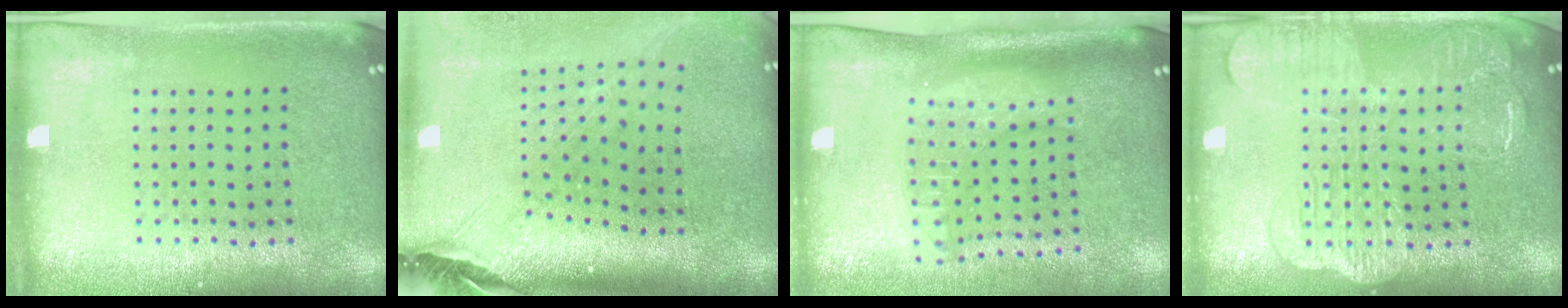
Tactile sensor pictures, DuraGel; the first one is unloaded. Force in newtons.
{"total": 2.9, "press": 2.1, "slide": 2.0}
{"total": 2.0, "press": 1.6, "slide": 1.3}
{"total": 2.8, "press": 2.8, "slide": 0.6}